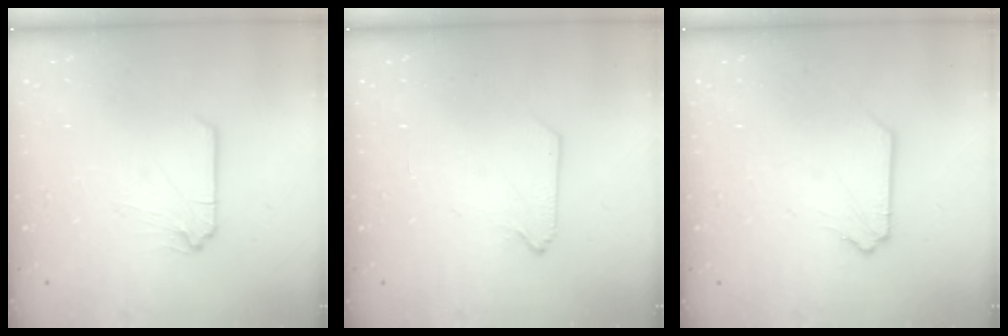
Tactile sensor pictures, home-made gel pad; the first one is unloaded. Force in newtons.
{"total": 0.7, "press": 0.7, "slide": 0.2}
{"total": 1.4, "press": 1.4, "slide": 0.2}